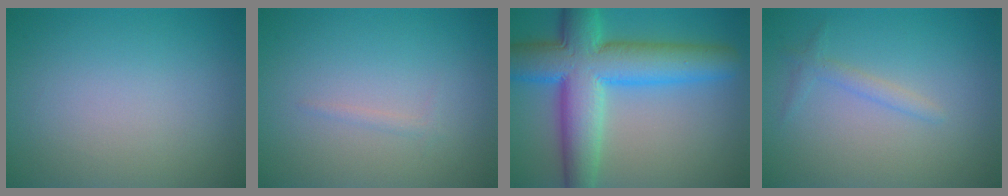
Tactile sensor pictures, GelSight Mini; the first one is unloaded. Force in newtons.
{"total": 0.6, "press": 0.6, "slide": 0.0}
{"total": 11.0, "press": 11.0, "slide": 0.2}
{"total": 1.3, "press": 1.3, "slide": 0.0}